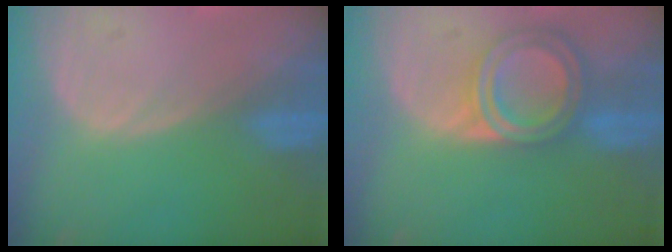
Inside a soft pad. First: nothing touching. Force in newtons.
{"total": 6.8, "press": 6.0, "slide": 3.2}